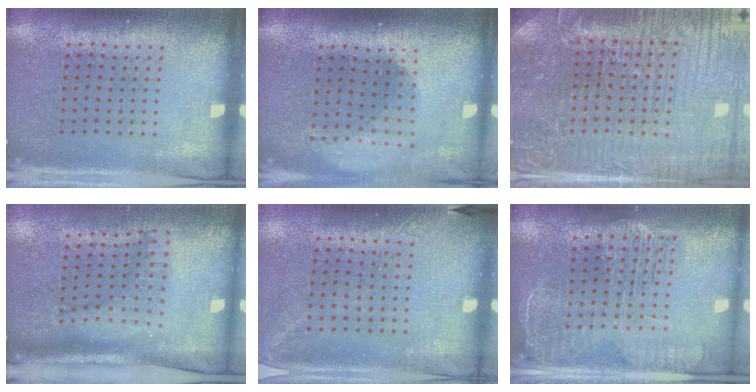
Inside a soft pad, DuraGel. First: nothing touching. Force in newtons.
{"total": 1.8, "press": 1.4, "slide": 1.2}
{"total": 6.0, "press": 5.5, "slide": 2.4}
{"total": 1.4, "press": 1.3, "slide": 0.6}
{"total": 1.3, "press": 1.0, "slide": 0.9}
{"total": 2.4, "press": 2.1, "slide": 1.2}